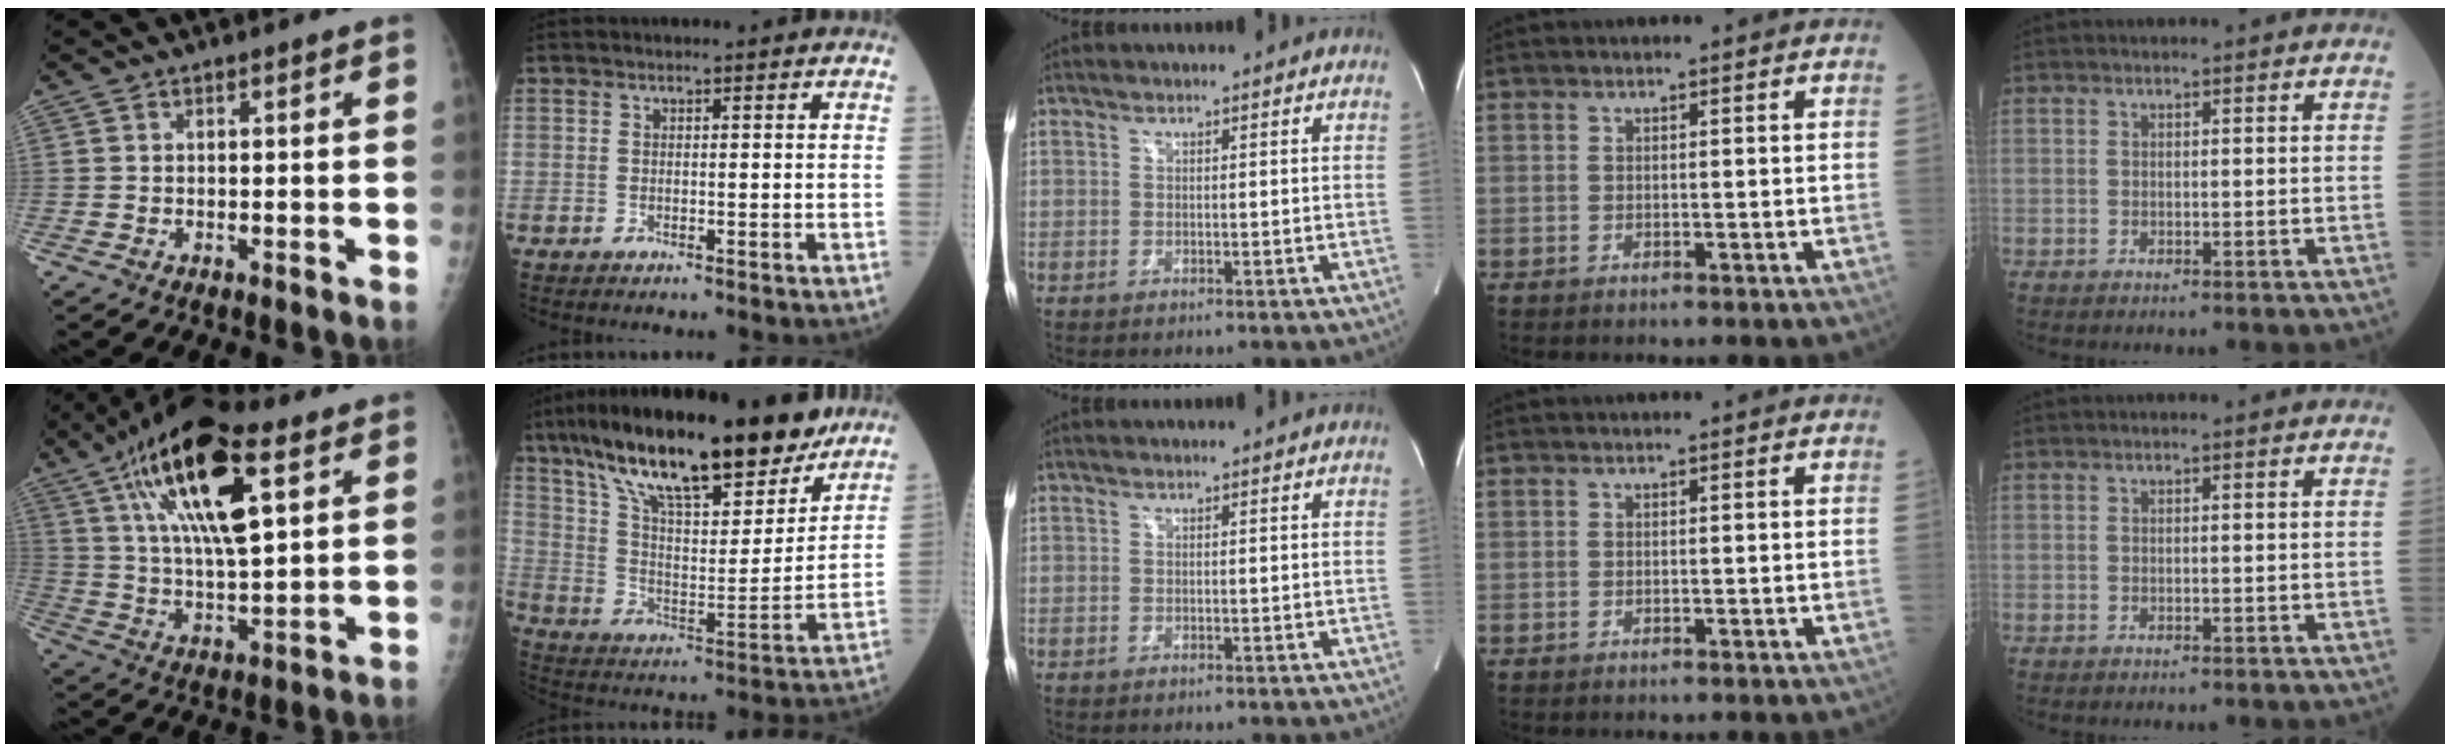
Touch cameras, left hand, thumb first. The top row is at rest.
{"thumb": {"total": 20.7, "force": [8.9, 7.7, 17.1], "torque": [-0.290, -0.017, 0.153]}, "index": {"total": 24.3, "force": [18.0, 5.9, 15.2], "torque": [-0.250, 0.023, 0.293]}}